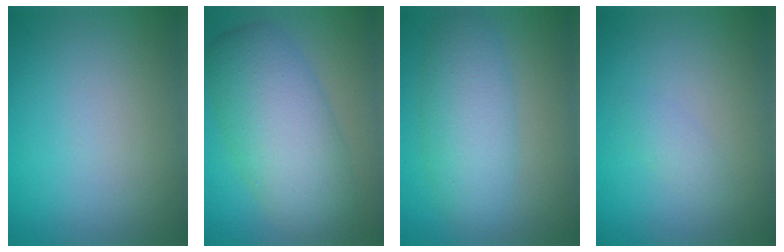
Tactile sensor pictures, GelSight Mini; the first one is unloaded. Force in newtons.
{"total": 7.9, "press": 7.9, "slide": 0.2}
{"total": 4.8, "press": 4.8, "slide": 0.1}
{"total": 1.0, "press": 1.0, "slide": 0.0}